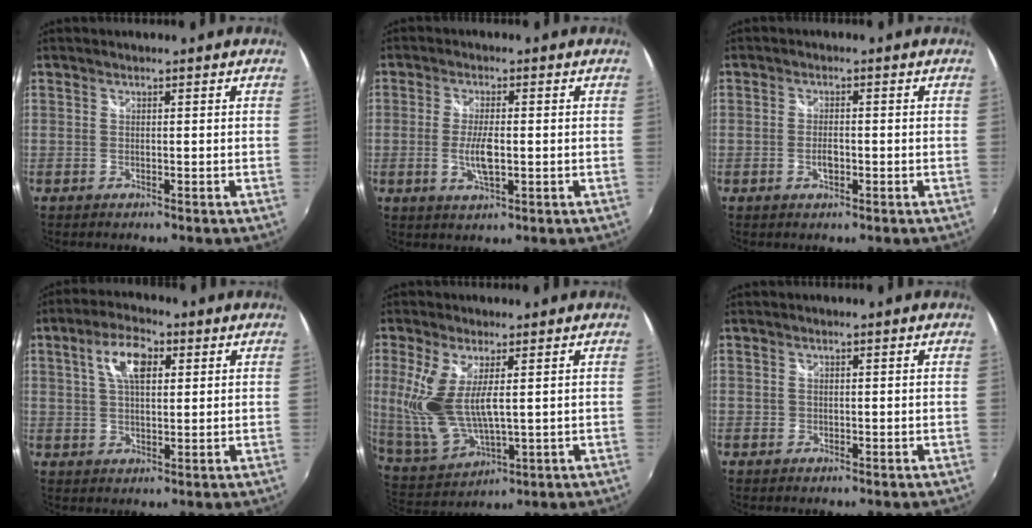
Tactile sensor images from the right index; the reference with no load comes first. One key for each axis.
{"total": 5.0, "fx": -0.8, "fy": 1.6, "fz": 4.7, "tx": -0.093, "ty": -0.005, "tz": -0.013}
{"total": 2.8, "fx": -0.9, "fy": 1.6, "fz": 2.1, "tx": -0.036, "ty": 0.000, "tz": -0.014}
{"total": 7.9, "fx": 2.7, "fy": 3.8, "fz": 6.4, "tx": -0.119, "ty": 0.018, "tz": 0.047}
{"total": 11.8, "fx": 2.3, "fy": 4.7, "fz": 10.5, "tx": -0.224, "ty": -0.009, "tz": 0.065}
{"total": 0.8, "fx": -0.1, "fy": 0.8, "fz": 0.1, "tx": 0.001, "ty": -0.001, "tz": -0.002}